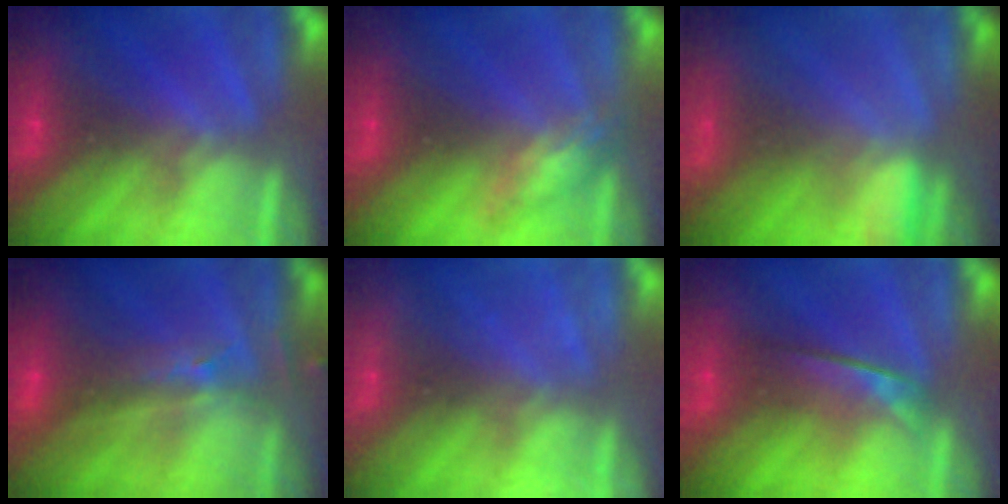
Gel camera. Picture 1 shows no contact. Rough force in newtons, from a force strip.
{"total": 2.8}
{"total": 2.8}
{"total": 2.4}
{"total": 2.3}
{"total": 2.0}